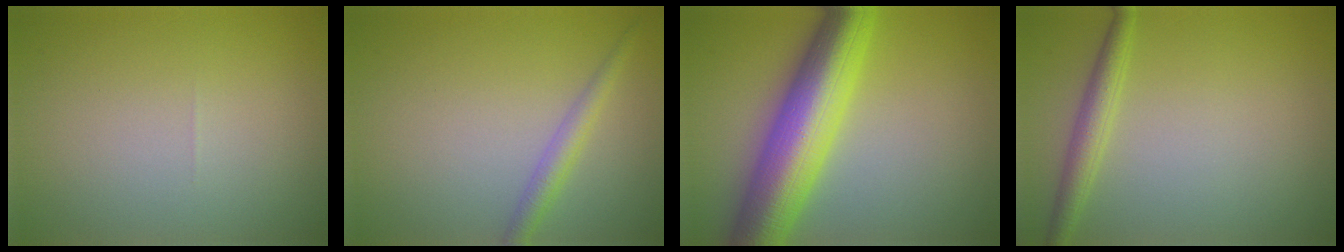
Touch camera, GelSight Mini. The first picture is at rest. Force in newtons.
{"total": 1.9, "press": 1.9, "slide": 0.0}
{"total": 10.7, "press": 10.7, "slide": 0.1}
{"total": 2.3, "press": 2.3, "slide": 0.1}